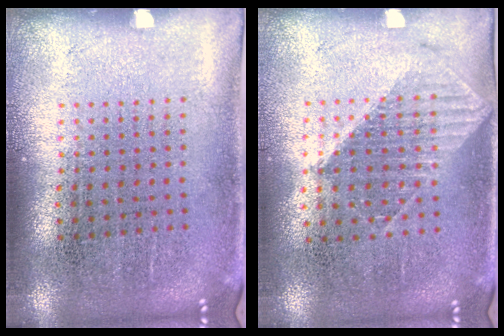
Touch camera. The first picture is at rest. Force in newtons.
{"total": 1.1, "press": 1.0, "slide": 0.3}